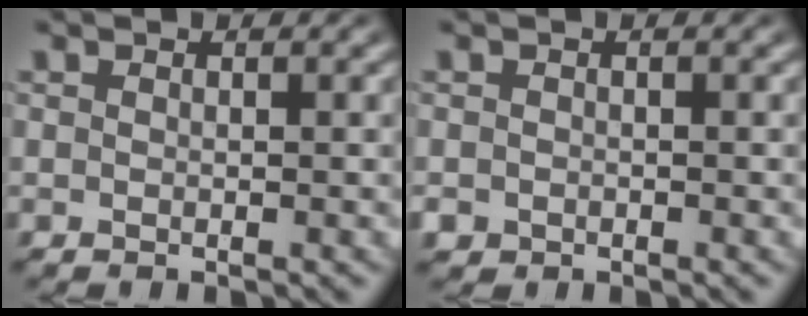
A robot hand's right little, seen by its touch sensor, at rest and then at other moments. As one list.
[{"total": 1.6, "force": [-1.1, 1.1, 0.3], "torque": [-0.013, -0.019, -0.009]}]